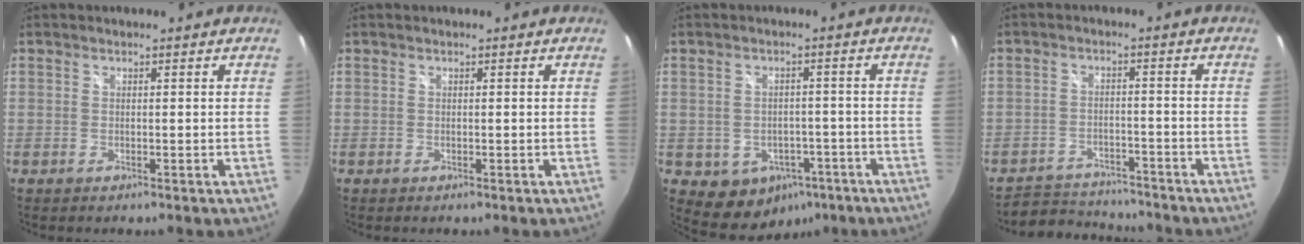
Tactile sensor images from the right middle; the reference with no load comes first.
{"total": 0.0}
{"total": 8.5, "force": [-4.1, 6.8, 3.0], "torque": [-0.066, 0.009, -0.030]}
{"total": 8.2, "force": [-7.7, 2.5, 0.9], "torque": [-0.036, 0.017, -0.117]}